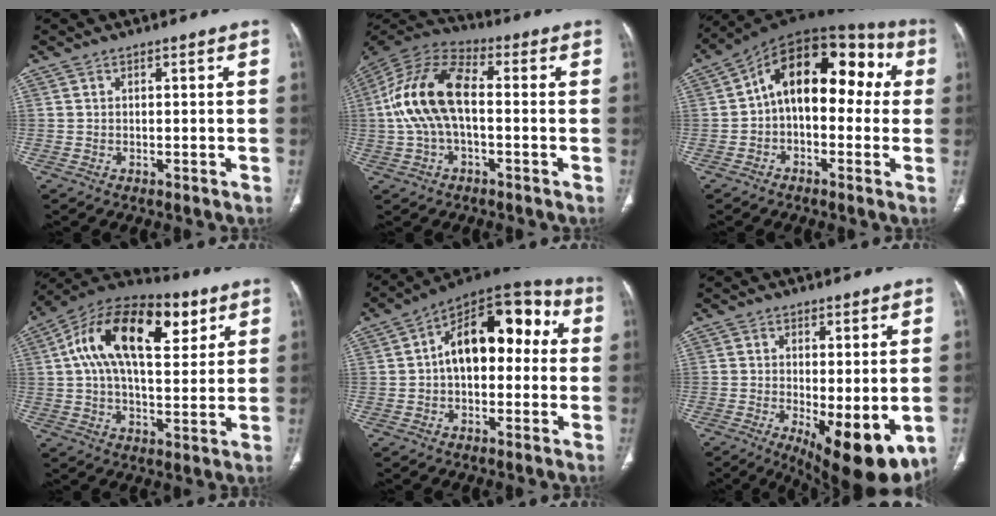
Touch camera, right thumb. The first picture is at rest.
{"total": 15.5, "force": [-0.2, 8.1, 13.2], "torque": [-0.273, 0.038, -0.012]}
{"total": 17.3, "force": [1.8, 10.2, 13.8], "torque": [-0.157, 0.060, 0.014]}
{"total": 21.9, "force": [7.5, 11.0, 17.3], "torque": [-0.278, 0.012, 0.115]}
{"total": 16.7, "force": [1.7, 9.7, 13.4], "torque": [-0.164, 0.053, 0.014]}
{"total": 12.5, "force": [-3.1, 4.4, 11.2], "torque": [-0.156, -0.028, -0.030]}